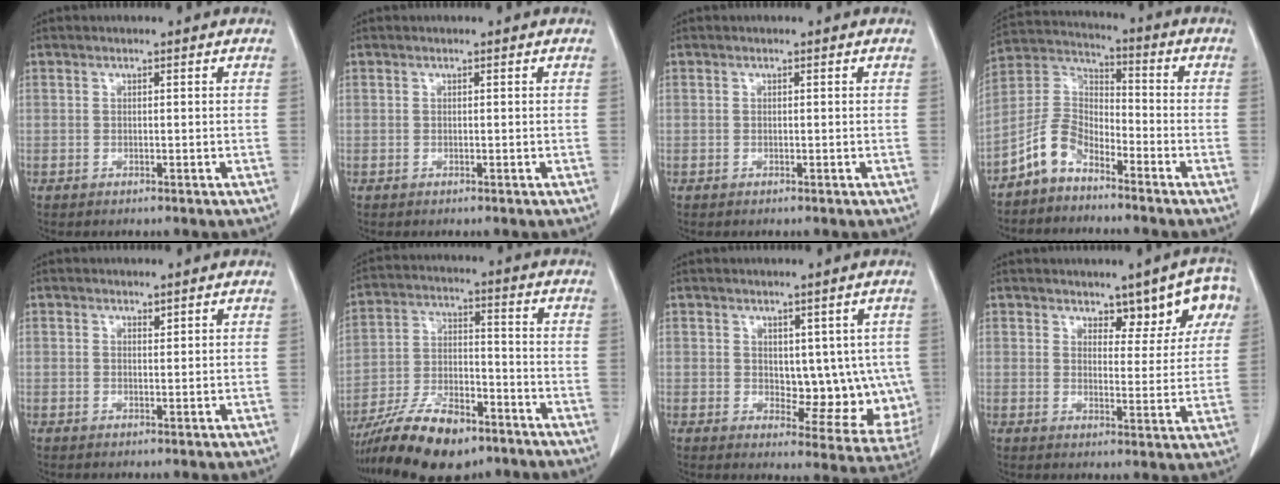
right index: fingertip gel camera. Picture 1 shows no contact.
{"total": 0.0}
{"total": 0.0}
{"total": 8.4, "force": [-5.8, 4.3, 4.3], "torque": [-0.105, 0.022, -0.123]}
{"total": 0.9, "force": [0.7, 0.5, 0.3], "torque": [-0.005, 0.001, 0.013]}
{"total": 15.9, "force": [-11.4, 5.8, 9.5], "torque": [-0.187, -0.005, -0.202]}
{"total": 12.1, "force": [1.1, 6.9, 9.9], "torque": [-0.123, 0.004, 0.037]}
{"total": 8.5, "force": [5.4, 3.8, 5.3], "torque": [-0.057, 0.002, 0.074]}